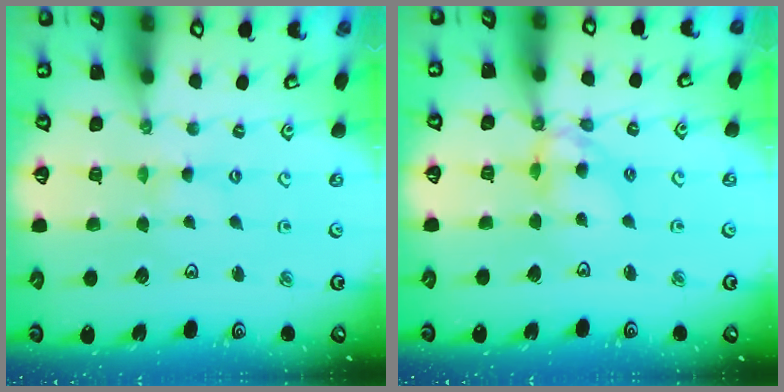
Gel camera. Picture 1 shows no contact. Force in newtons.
{"total": 9.7, "press": 9.7, "slide": 0.8}